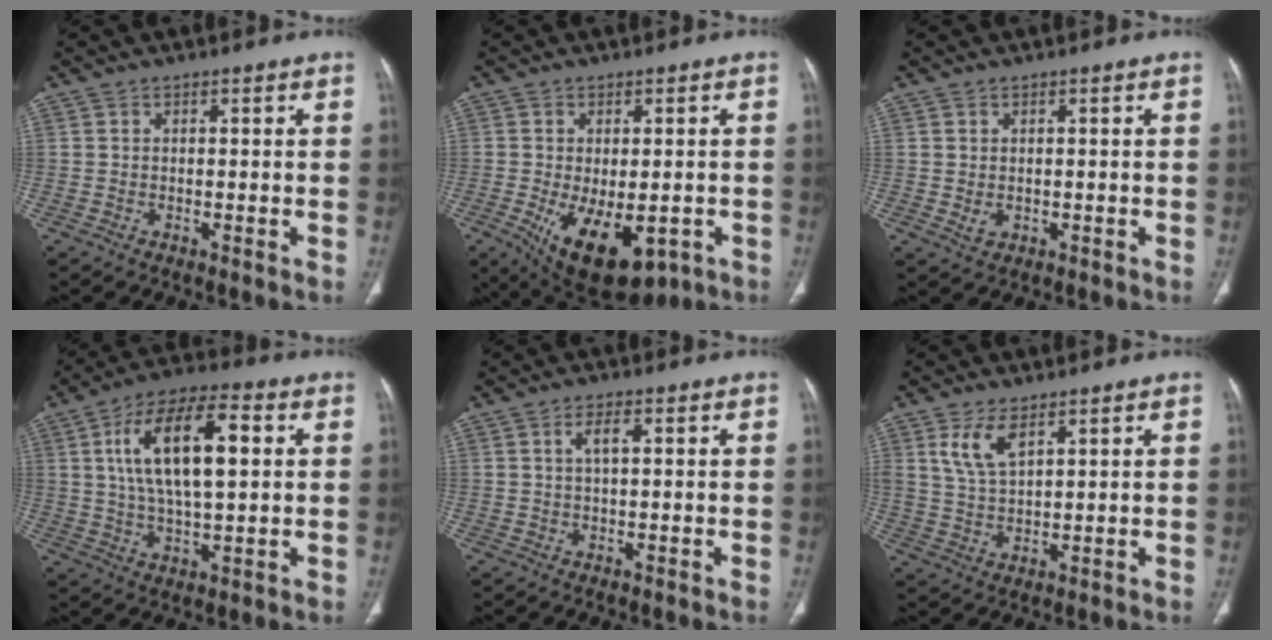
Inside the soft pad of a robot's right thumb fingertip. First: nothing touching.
{"total": 14.5, "force": [-5.5, 7.6, 11.1], "torque": [-0.174, -0.010, -0.061]}
{"total": 1.8, "force": [-0.1, 1.4, 1.1], "torque": [-0.017, -0.004, 0.006]}
{"total": 16.6, "force": [3.6, 6.8, 14.7], "torque": [-0.260, 0.011, 0.061]}
{"total": 2.6, "force": [0.6, 0.9, 2.4], "torque": [-0.048, 0.007, 0.014]}
{"total": 6.5, "force": [3.4, 2.8, 4.7], "torque": [-0.093, -0.014, 0.077]}